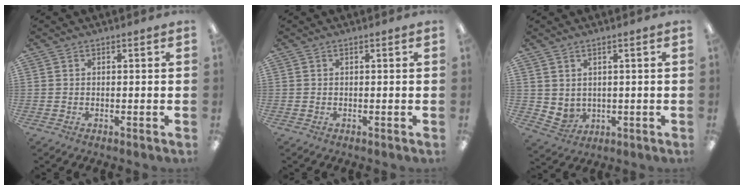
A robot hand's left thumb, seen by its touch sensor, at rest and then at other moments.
{"total": 0.0}
{"total": 3.3, "force": [2.2, 2.3, 1.0], "torque": [-0.025, -0.012, 0.043]}